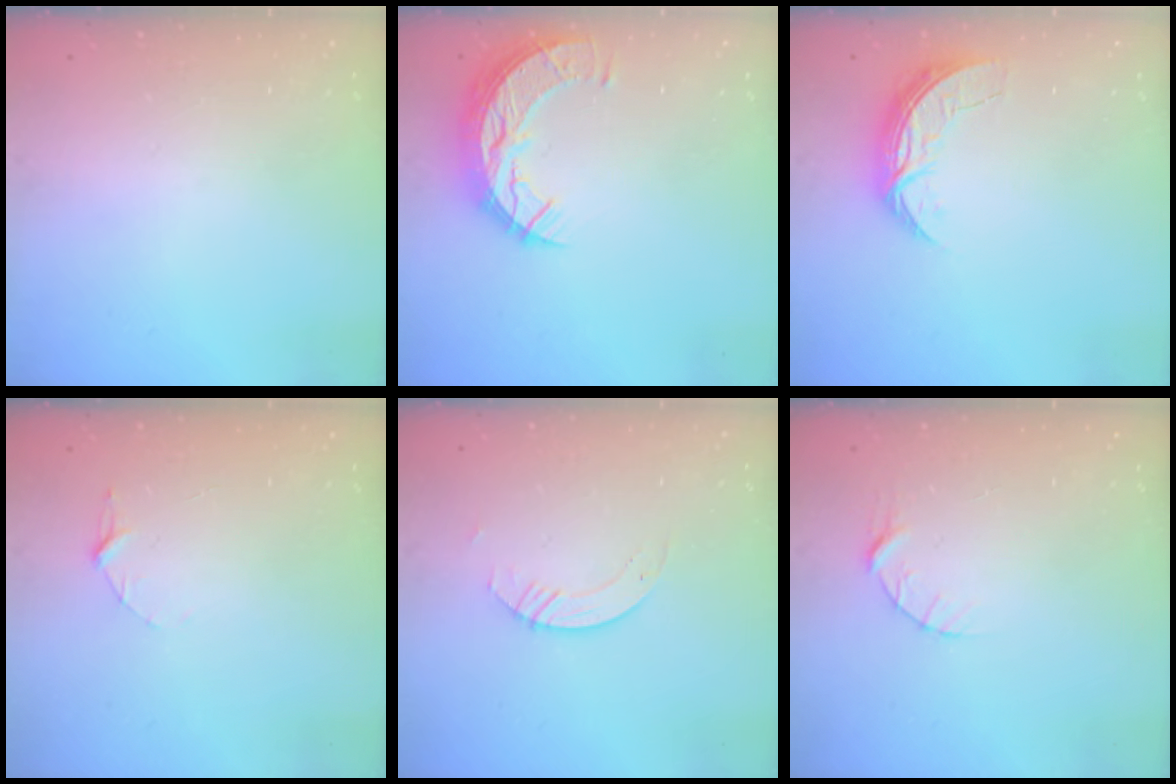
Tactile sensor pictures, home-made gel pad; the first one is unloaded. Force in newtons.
{"total": 10.7, "press": 10.7, "slide": 0.8}
{"total": 7.1, "press": 7.1, "slide": 0.6}
{"total": 4.7, "press": 4.7, "slide": 0.5}
{"total": 2.8, "press": 2.8, "slide": 0.2}
{"total": 5.0, "press": 4.9, "slide": 0.7}